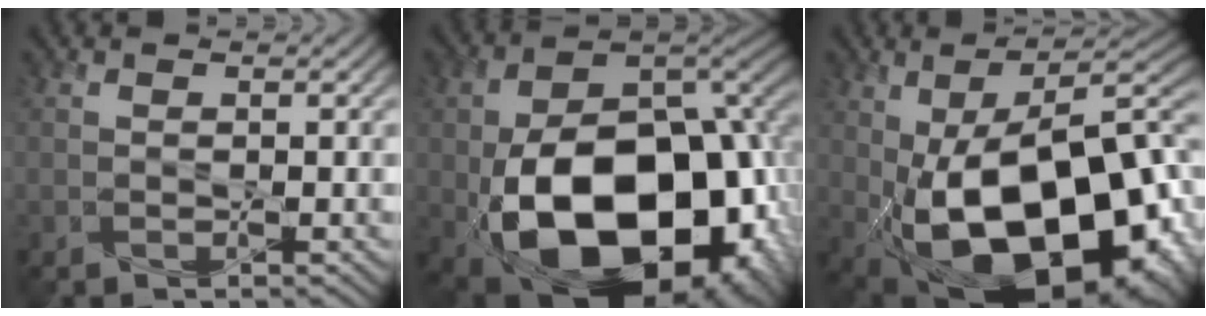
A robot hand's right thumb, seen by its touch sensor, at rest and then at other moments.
{"total": 22.1, "force": [-7.2, 14.1, 15.4], "torque": [-0.275, -0.054, -0.078]}
{"total": 21.5, "force": [-4.1, 11.3, 17.8], "torque": [-0.271, -0.028, -0.047]}